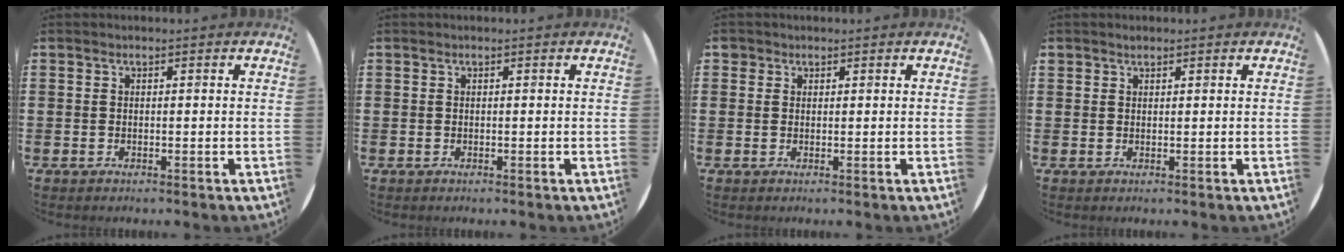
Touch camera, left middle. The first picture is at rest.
{"total": 0.0}
{"total": 0.9, "force": [0.7, 0.6, 0.1], "torque": [0.005, -0.001, 0.013]}
{"total": 0.8, "force": [0.7, 0.4, 0.0], "torque": [0.005, -0.002, 0.013]}